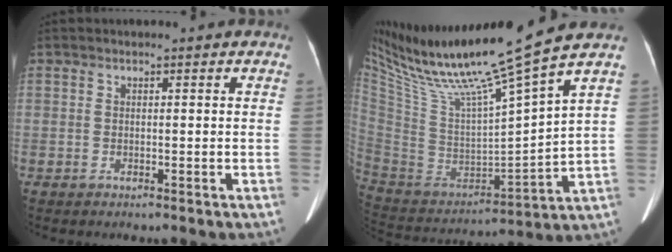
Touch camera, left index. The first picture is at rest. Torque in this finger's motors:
{"motor_torque": [-0.14, -0.69, 0.01, 0.02]}